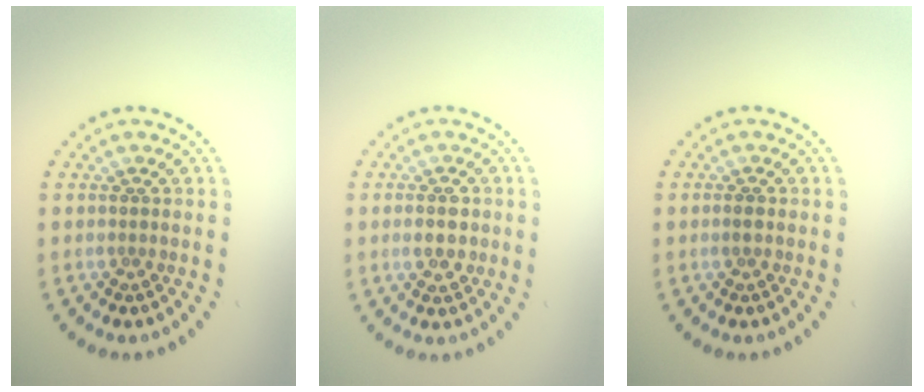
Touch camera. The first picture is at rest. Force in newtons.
{"total": 2.0, "press": 2.0, "slide": 0.2}
{"total": 0.7, "press": 0.7, "slide": 0.1}